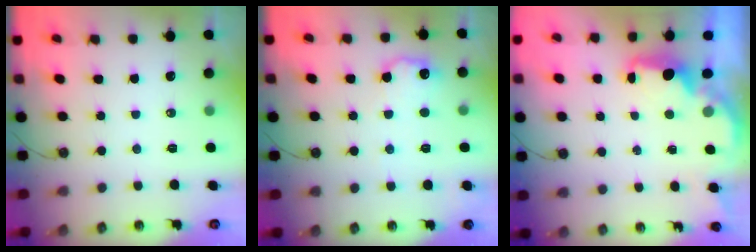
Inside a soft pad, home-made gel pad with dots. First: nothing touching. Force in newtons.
{"total": 9.9, "press": 9.9, "slide": 0.2}
{"total": 2.3, "press": 2.2, "slide": 0.7}